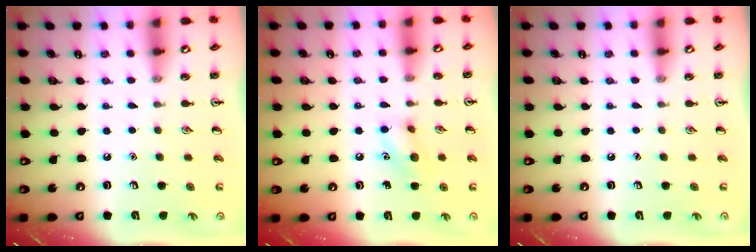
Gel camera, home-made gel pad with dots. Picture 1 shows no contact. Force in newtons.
{"total": 8.5, "press": 8.4, "slide": 1.0}
{"total": 0.0}